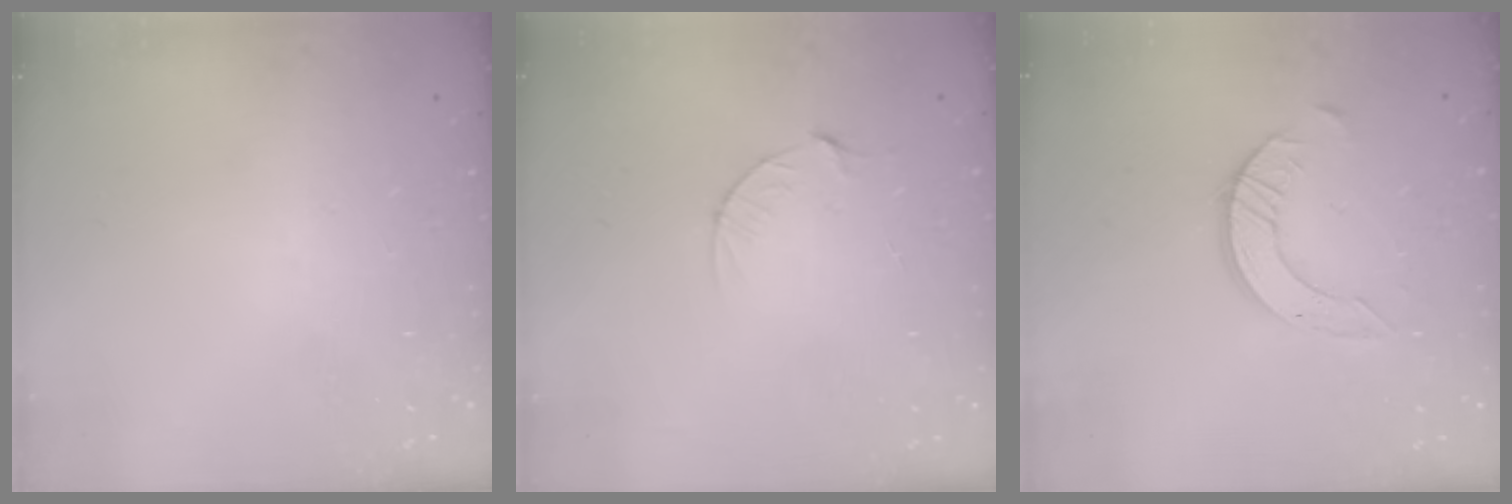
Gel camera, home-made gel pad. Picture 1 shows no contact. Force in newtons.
{"total": 3.7, "press": 3.7, "slide": 0.4}
{"total": 8.0, "press": 7.9, "slide": 0.8}